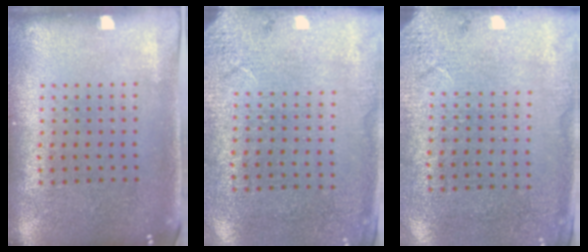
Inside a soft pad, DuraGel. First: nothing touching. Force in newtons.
{"total": 2.7, "press": 2.2, "slide": 1.5}
{"total": 2.7, "press": 2.2, "slide": 1.5}